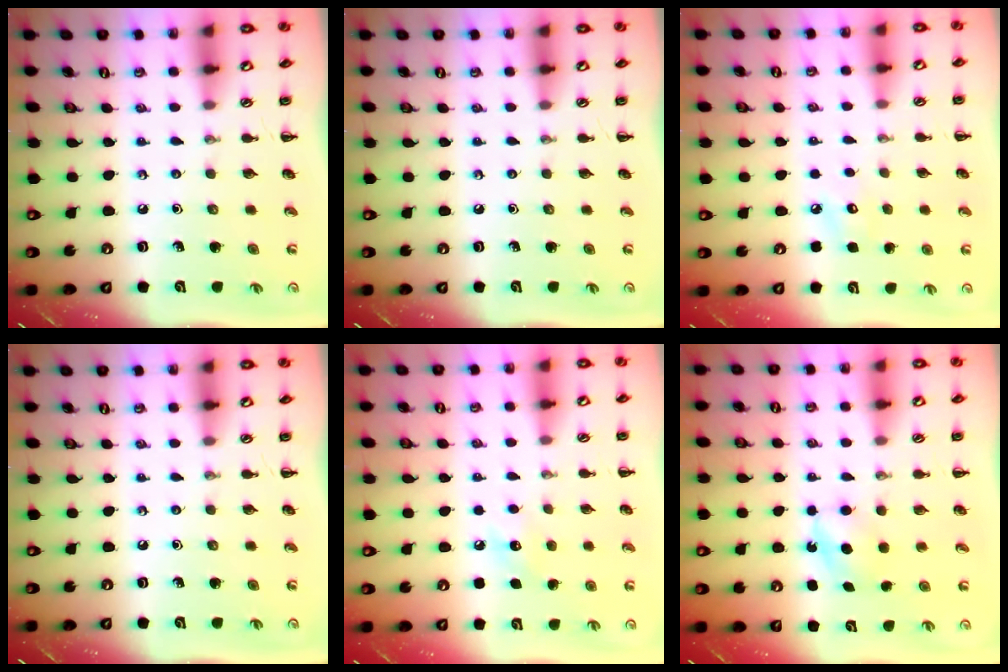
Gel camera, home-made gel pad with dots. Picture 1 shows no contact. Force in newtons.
{"total": 0.0}
{"total": 4.7, "press": 4.5, "slide": 1.3}
{"total": 0.0}
{"total": 6.8, "press": 6.5, "slide": 1.7}
{"total": 5.0, "press": 4.8, "slide": 1.4}